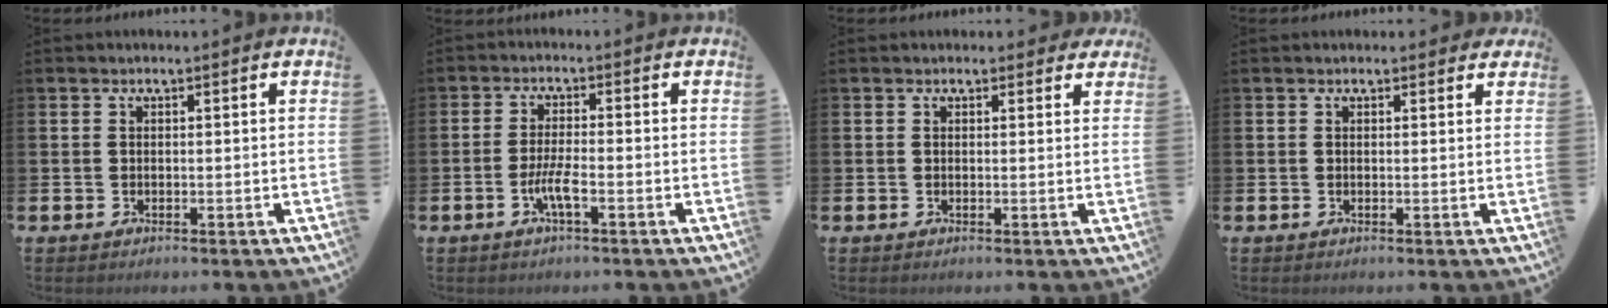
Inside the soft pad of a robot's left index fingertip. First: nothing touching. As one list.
[{"total": 3.3, "force": [-1.3, 0.6, 3.0], "torque": [-0.061, -0.001, -0.024]}, {"total": 1.0, "force": [0.7, 0.7, 0.2], "torque": [0.009, 0.005, 0.009]}, {"total": 0.8, "force": [0.6, 0.6, 0.2], "torque": [0.009, 0.004, 0.006]}]